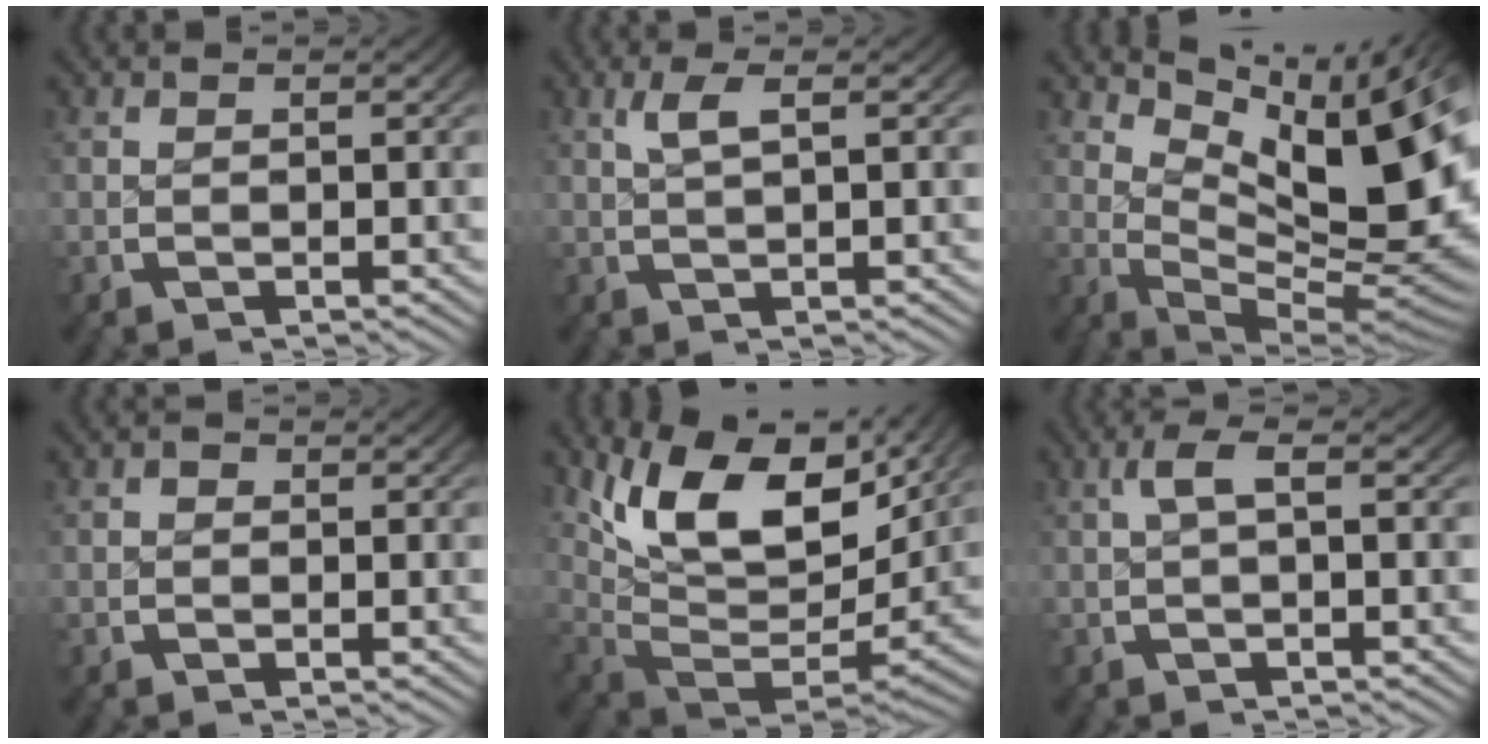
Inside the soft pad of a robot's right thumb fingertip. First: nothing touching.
{"total": 2.0, "force": [0.7, 0.3, 1.8], "torque": [-0.038, 0.006, 0.015]}
{"total": 15.2, "force": [0.8, 8.7, 12.4], "torque": [-0.189, -0.040, 0.026]}
{"total": 0.7, "force": [-0.1, 0.7, 0.2], "torque": [-0.004, -0.002, -0.004]}
{"total": 14.0, "force": [2.0, 8.2, 11.1], "torque": [-0.213, -0.021, 0.036]}
{"total": 2.3, "force": [0.2, 0.7, 2.2], "torque": [-0.043, 0.008, 0.002]}